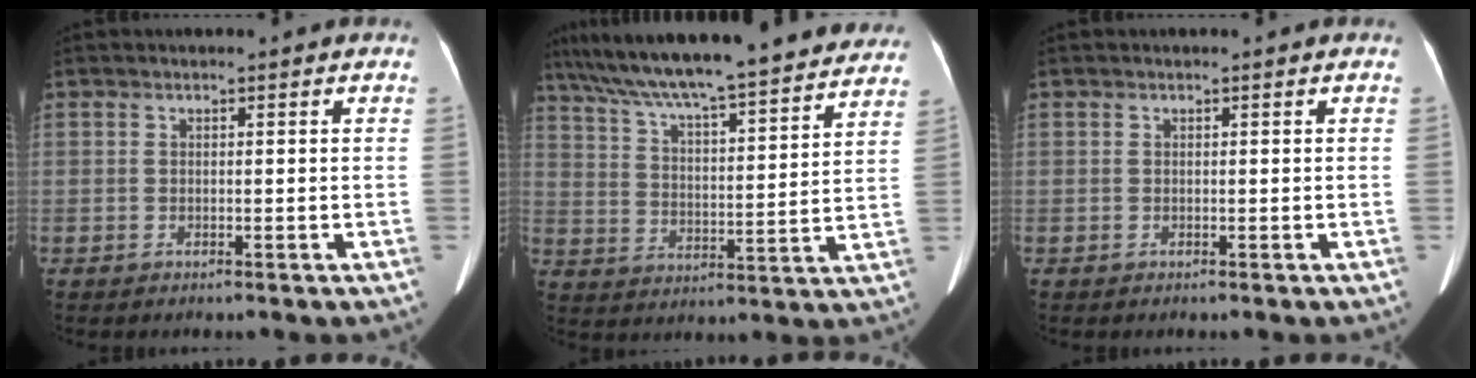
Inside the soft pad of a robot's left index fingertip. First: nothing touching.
{"total": 27.9, "force": [24.6, 3.4, 12.7], "torque": [-0.210, -0.002, 0.336]}
{"total": 0.0}